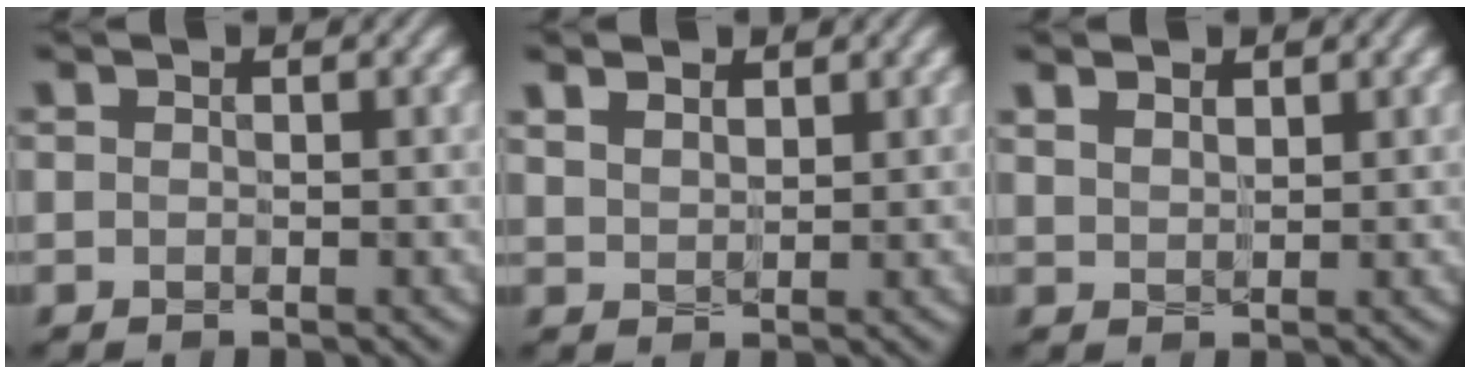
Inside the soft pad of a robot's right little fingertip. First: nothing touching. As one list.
[{"total": 3.1, "force": [2.1, 1.6, 1.6], "torque": [-0.040, 0.010, 0.029]}, {"total": 2.6, "force": [1.8, 1.4, 1.3], "torque": [-0.033, 0.009, 0.025]}]